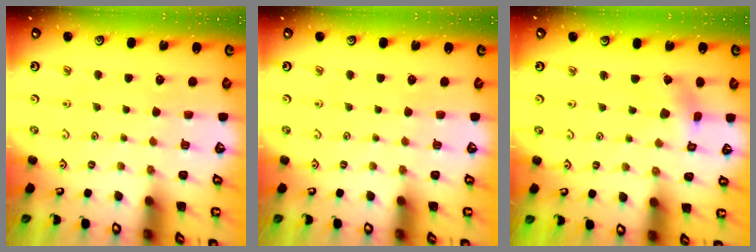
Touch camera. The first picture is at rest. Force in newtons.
{"total": 0.0}
{"total": 2.2, "press": 2.2, "slide": 0.4}